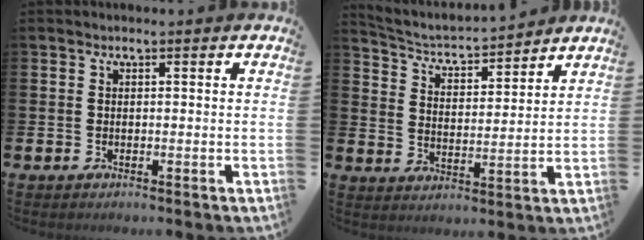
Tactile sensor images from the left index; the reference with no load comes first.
{"total": 3.8, "force": [3.6, 0.7, 0.7], "torque": [-0.039, -0.034, 0.056]}